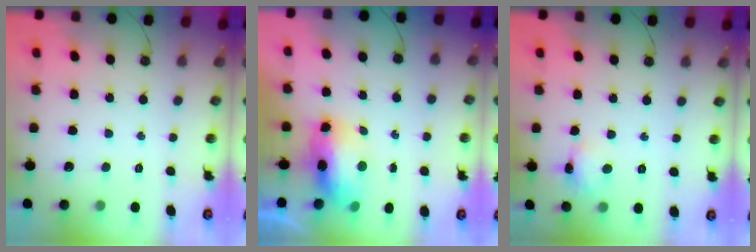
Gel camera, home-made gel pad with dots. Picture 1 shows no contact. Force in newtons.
{"total": 9.7, "press": 9.5, "slide": 1.5}
{"total": 4.3, "press": 4.3, "slide": 0.1}